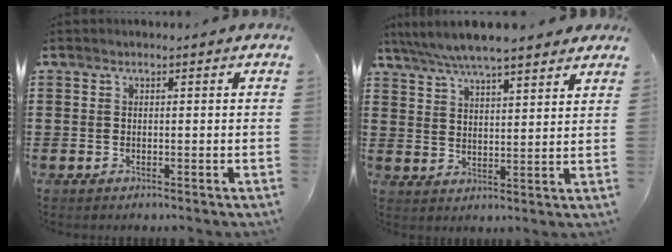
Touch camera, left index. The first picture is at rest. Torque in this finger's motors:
{"motor_torque": [2.14, 0.00, 1.06, 0.21]}